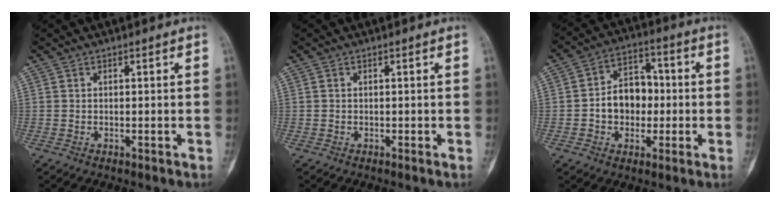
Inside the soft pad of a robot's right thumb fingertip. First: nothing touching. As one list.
[{"total": 0.0}, {"total": 10.2, "force": [-0.8, 7.7, 6.6], "torque": [-0.068, 0.033, -0.021]}]